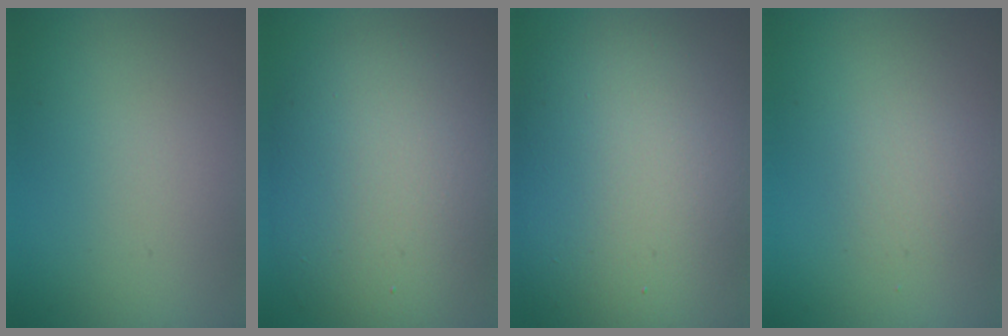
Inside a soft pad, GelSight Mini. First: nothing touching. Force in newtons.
{"total": 10.4, "press": 10.4, "slide": 0.8}
{"total": 16.9, "press": 16.9, "slide": 1.0}
{"total": 1.3, "press": 1.3, "slide": 0.1}